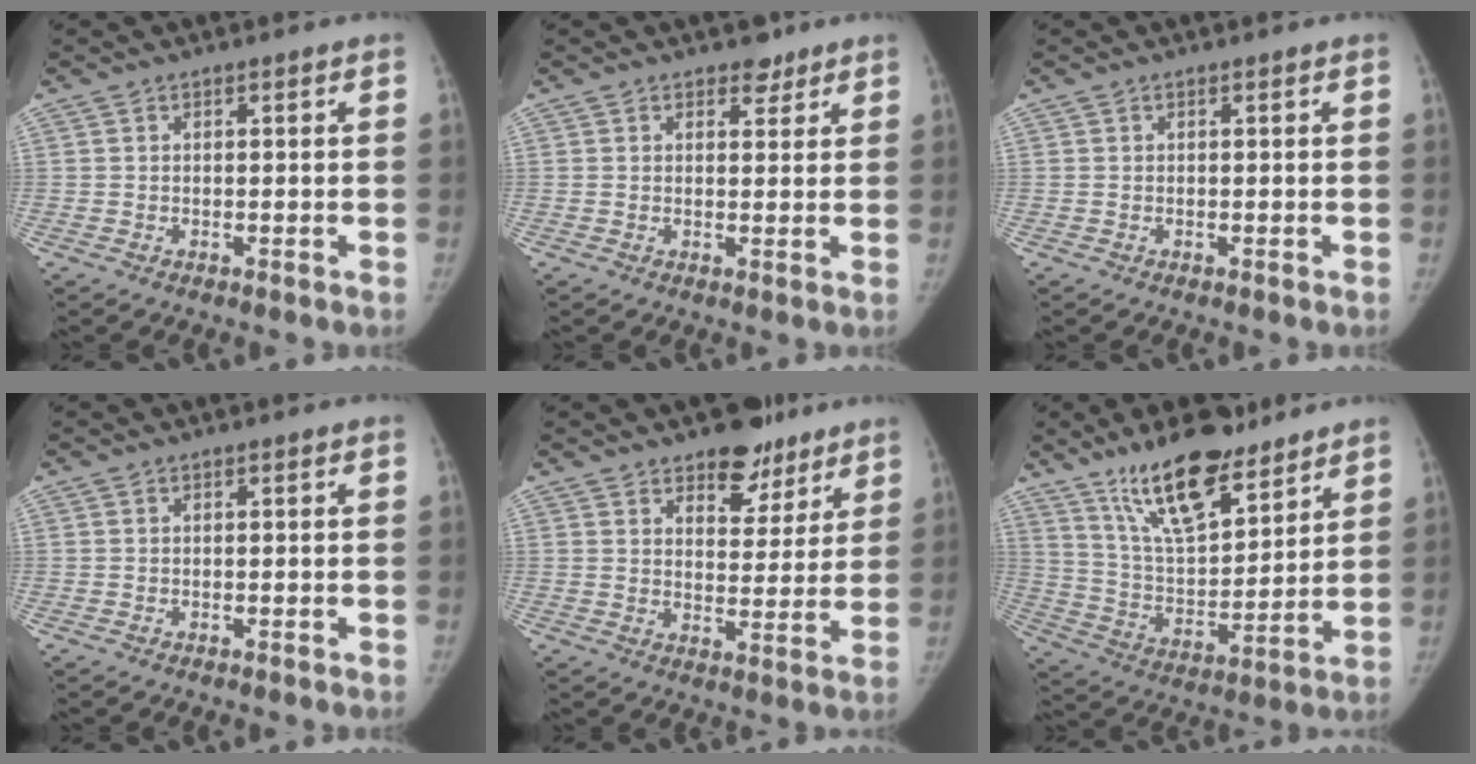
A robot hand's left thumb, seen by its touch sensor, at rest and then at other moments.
{"total": 2.6, "force": [1.9, 1.6, 0.7], "torque": [0.010, -0.011, 0.024]}
{"total": 0.0}
{"total": 0.0}
{"total": 9.7, "force": [7.0, 5.3, 4.2], "torque": [-0.010, -0.040, 0.101]}
{"total": 18.0, "force": [12.7, 6.5, 11.0], "torque": [-0.147, -0.071, 0.229]}